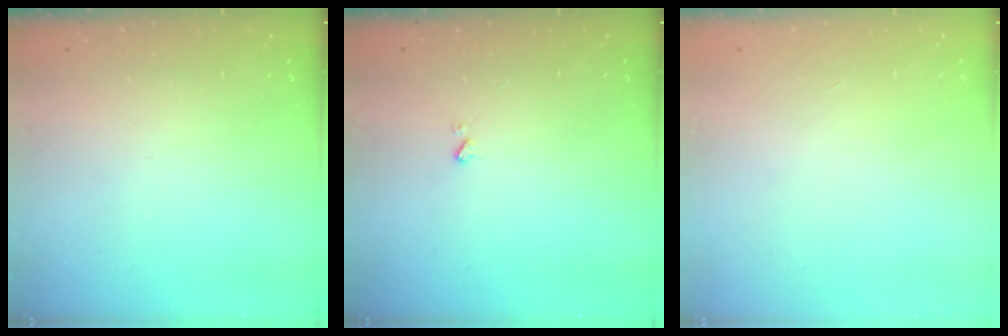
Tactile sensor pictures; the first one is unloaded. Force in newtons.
{"total": 2.5, "press": 2.4, "slide": 0.5}
{"total": 0.0}